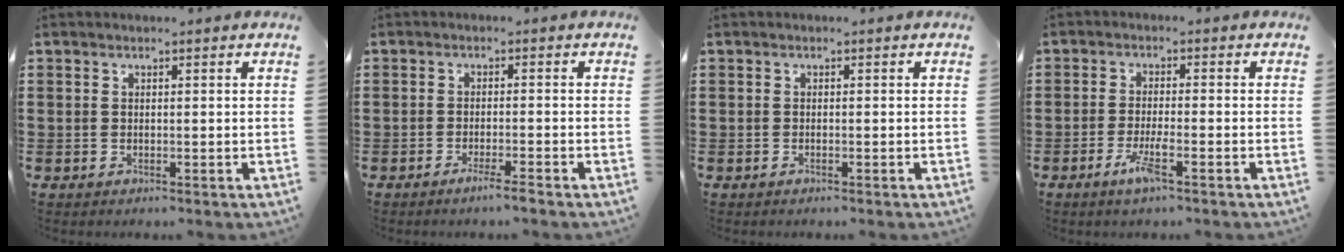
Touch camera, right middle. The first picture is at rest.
{"total": 2.3, "force": [-1.8, -0.2, 1.4], "torque": [-0.022, 0.001, -0.033]}
{"total": 0.0}
{"total": 4.1, "force": [-2.3, 0.3, 3.4], "torque": [-0.078, -0.011, -0.045]}